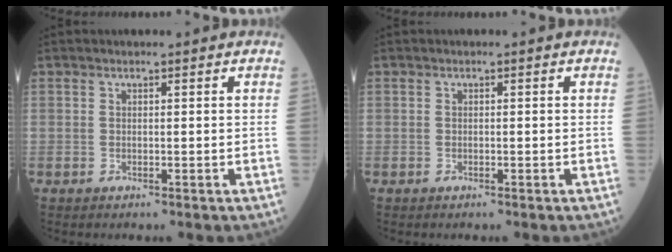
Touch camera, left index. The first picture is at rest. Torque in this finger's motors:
{"motor_torque": [0.00, 0.00, 0.00, 0.00]}